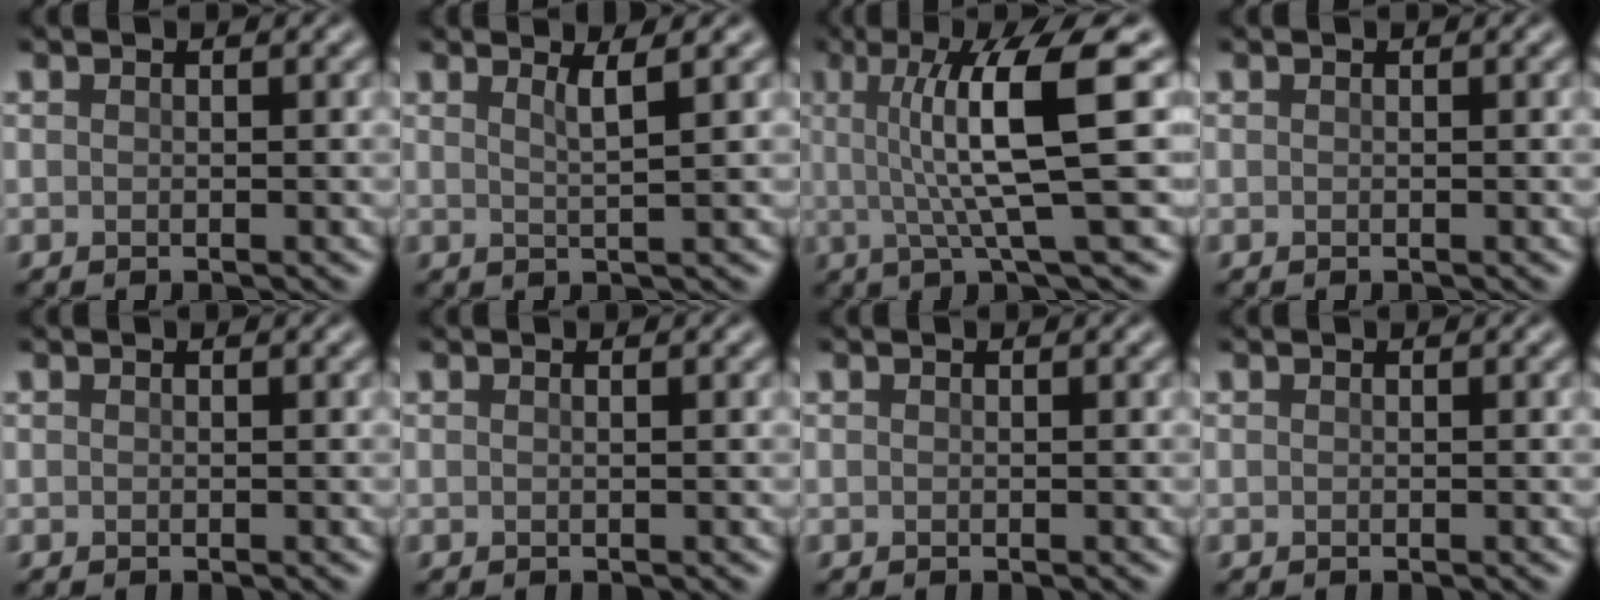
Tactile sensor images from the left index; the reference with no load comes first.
{"total": 2.2, "force": [1.1, 0.5, 1.8], "torque": [-0.022, 0.002, 0.013]}
{"total": 8.9, "force": [1.3, 1.7, 8.6], "torque": [-0.120, 0.007, 0.019]}
{"total": 0.0}
{"total": 0.0}
{"total": 0.7, "force": [0.2, 0.3, 0.6], "torque": [-0.002, 0.001, -0.004]}
{"total": 0.0}
{"total": 0.0}